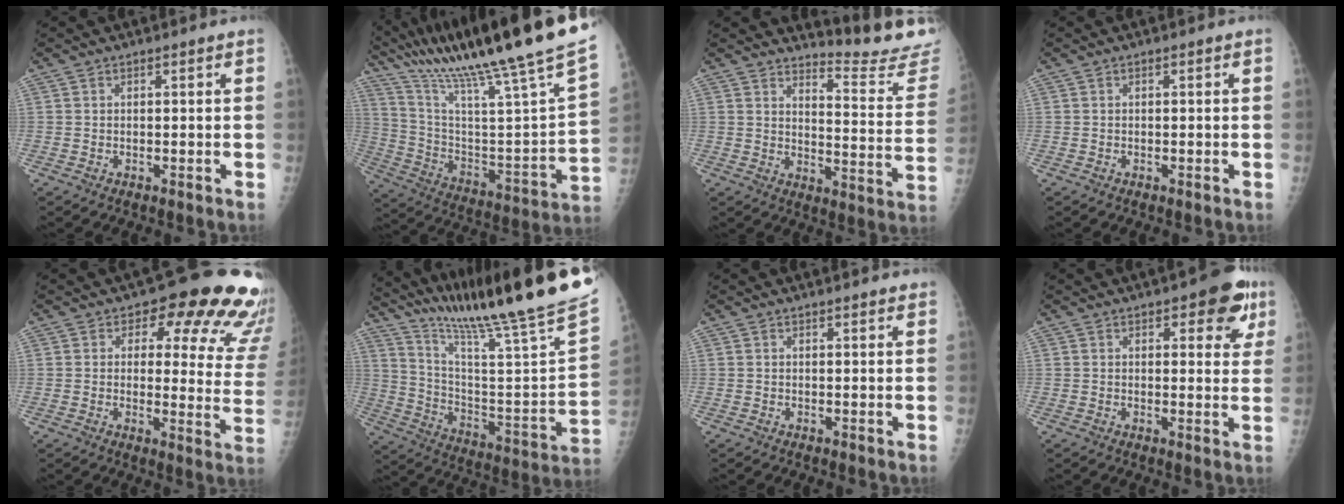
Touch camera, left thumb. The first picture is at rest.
{"total": 33.8, "force": [24.5, 2.3, 23.2], "torque": [-0.375, -0.079, 0.386]}
{"total": 16.3, "force": [16.1, 1.2, 2.1], "torque": [0.000, -0.187, 0.182]}
{"total": 0.0}
{"total": 18.4, "force": [12.4, 8.1, 11.0], "torque": [-0.071, -0.067, 0.124]}
{"total": 30.1, "force": [24.4, 0.2, 17.7], "torque": [-0.271, -0.139, 0.371]}
{"total": 2.7, "force": [2.5, 0.4, 0.9], "torque": [-0.003, -0.005, 0.025]}
{"total": 8.5, "force": [4.5, 3.6, 6.3], "torque": [-0.039, -0.014, 0.048]}